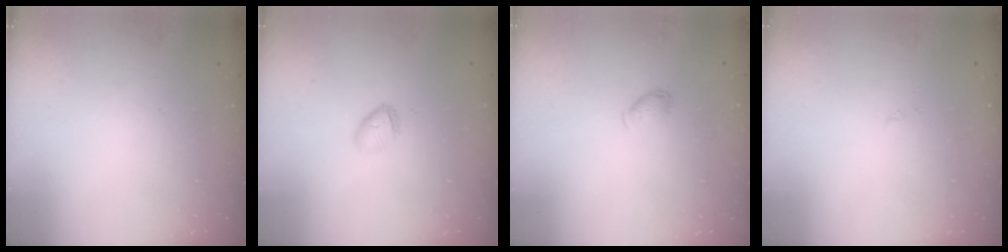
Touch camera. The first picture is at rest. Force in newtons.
{"total": 4.0, "press": 3.9, "slide": 1.0}
{"total": 5.2, "press": 5.1, "slide": 0.8}
{"total": 1.7, "press": 1.7, "slide": 0.3}